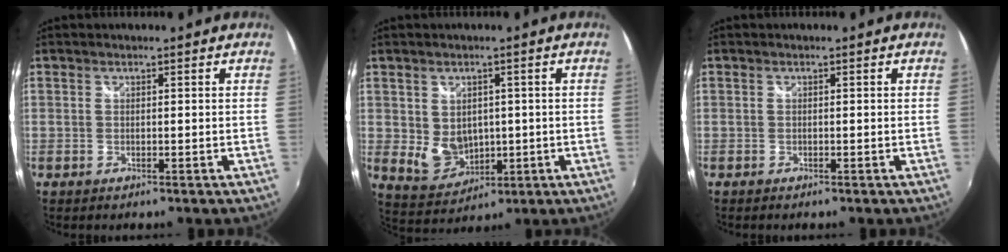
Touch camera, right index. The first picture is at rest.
{"total": 6.6, "force": [0.2, 5.5, 3.7], "torque": [-0.073, -0.003, 0.026]}
{"total": 0.6, "force": [-0.6, 0.2, 0.1], "torque": [-0.004, -0.003, -0.015]}